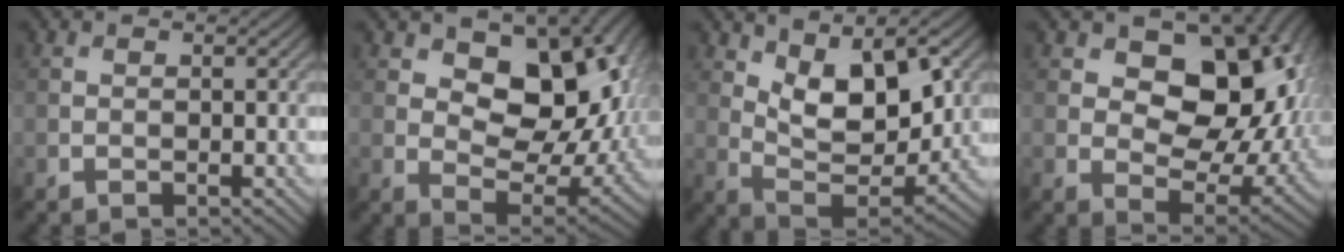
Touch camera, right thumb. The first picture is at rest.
{"total": 11.9, "force": [3.9, 7.4, 8.5], "torque": [-0.131, -0.012, 0.059]}
{"total": 10.8, "force": [4.4, 5.2, 8.4], "torque": [-0.165, -0.008, 0.082]}
{"total": 12.8, "force": [3.1, 8.5, 9.1], "torque": [-0.133, -0.009, 0.047]}